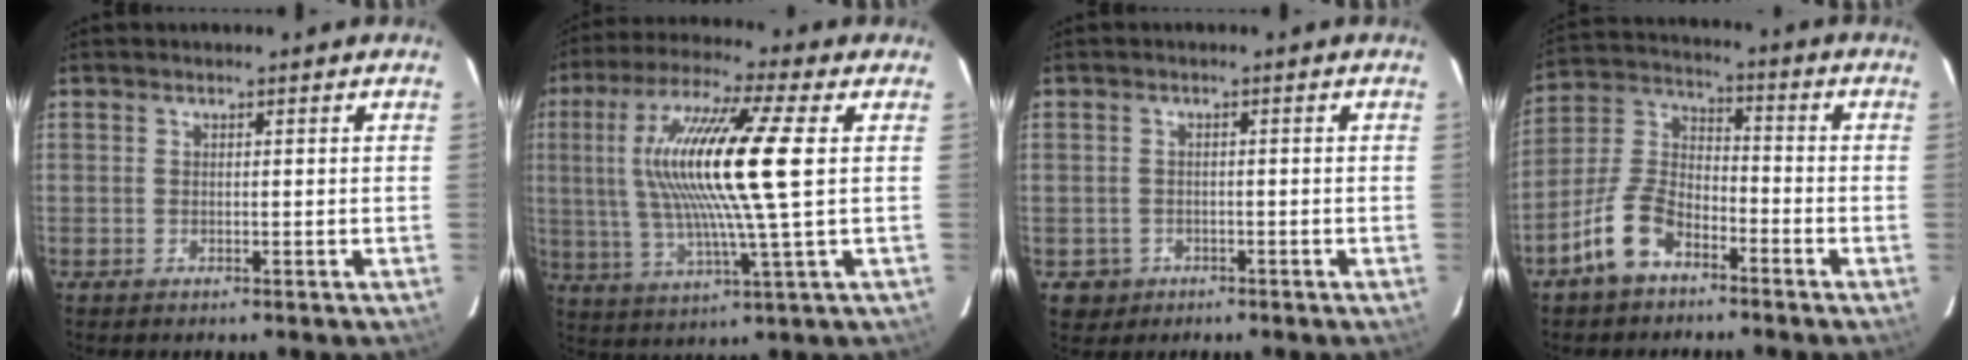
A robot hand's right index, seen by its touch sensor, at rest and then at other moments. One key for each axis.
{"total": 18.2, "fx": 2.8, "fy": 1.2, "fz": 18.0, "tx": -0.339, "ty": 0.008, "tz": 0.050}
{"total": 3.6, "fx": -1.2, "fy": 3.4, "fz": 0.5, "tx": -0.018, "ty": 0.007, "tz": -0.010}
{"total": 10.4, "fx": -6.5, "fy": 5.4, "fz": 6.0, "tx": -0.133, "ty": 0.021, "tz": -0.125}